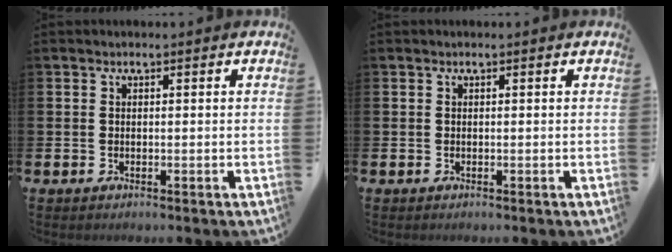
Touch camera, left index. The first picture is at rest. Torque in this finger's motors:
{"motor_torque": [0.00, 0.00, 0.00, 0.00]}